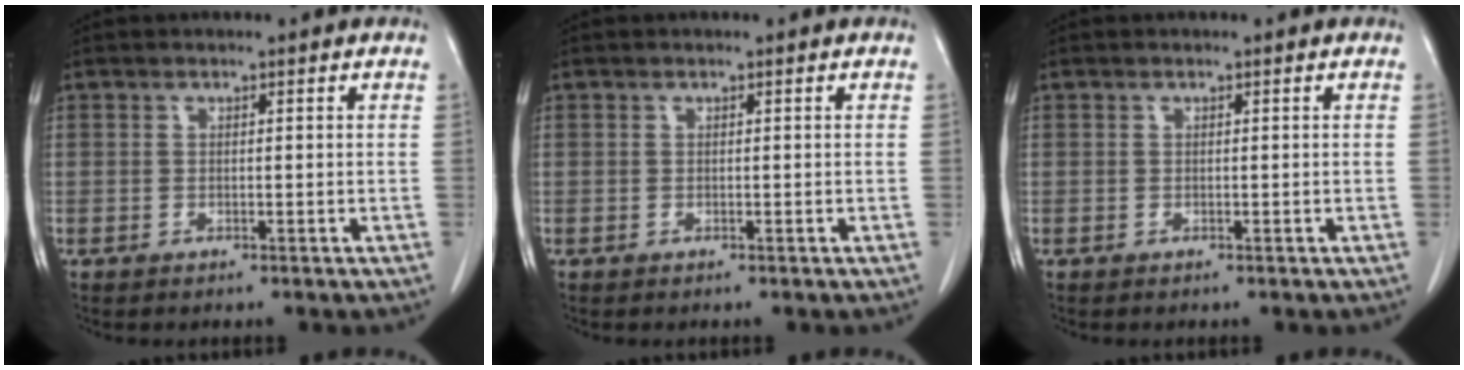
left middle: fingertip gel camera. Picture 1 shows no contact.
{"total": 0.0}
{"total": 0.0}